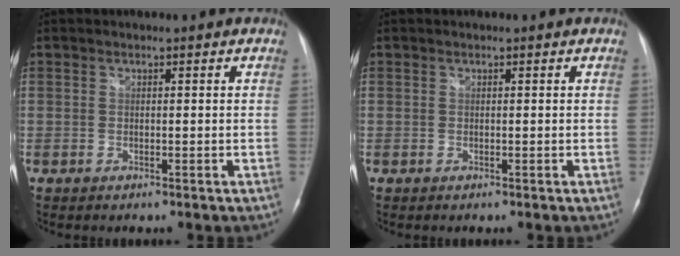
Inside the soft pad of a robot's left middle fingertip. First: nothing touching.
{"total": 0.0}